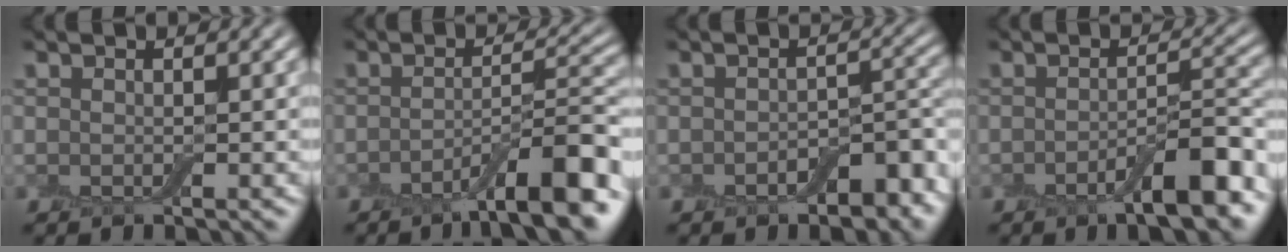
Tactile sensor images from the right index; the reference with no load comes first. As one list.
[{"total": 8.2, "force": [-4.5, 1.7, 6.7], "torque": [-0.090, 0.008, -0.073]}, {"total": 4.6, "force": [-2.3, 2.1, 3.3], "torque": [-0.044, 0.003, -0.031]}, {"total": 5.9, "force": [-2.9, 1.4, 5.0], "torque": [-0.073, 0.006, -0.047]}]